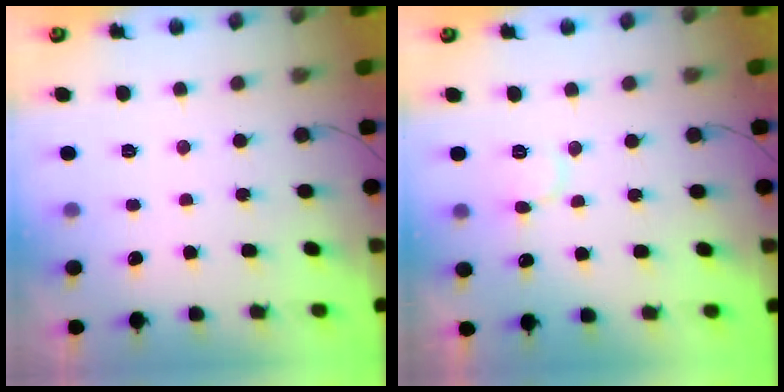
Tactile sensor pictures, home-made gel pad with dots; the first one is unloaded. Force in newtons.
{"total": 7.2, "press": 7.1, "slide": 1.4}